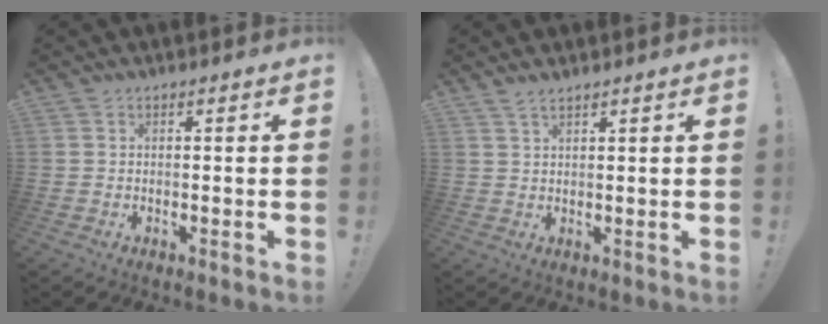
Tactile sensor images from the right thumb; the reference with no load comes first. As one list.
[{"total": 2.3, "force": [2.0, 0.2, 1.1], "torque": [-0.016, -0.013, 0.036]}]